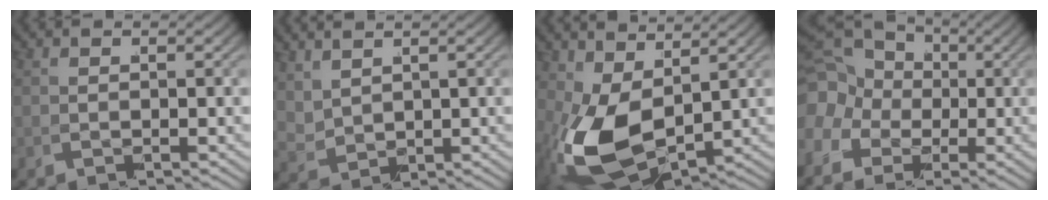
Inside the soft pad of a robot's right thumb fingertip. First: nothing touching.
{"total": 3.0, "force": [2.1, 1.5, 1.6], "torque": [-0.041, -0.007, 0.060]}
{"total": 9.6, "force": [-0.7, 5.7, 7.7], "torque": [-0.192, -0.054, 0.022]}
{"total": 7.0, "force": [1.2, 5.8, 3.9], "torque": [-0.080, -0.019, 0.029]}